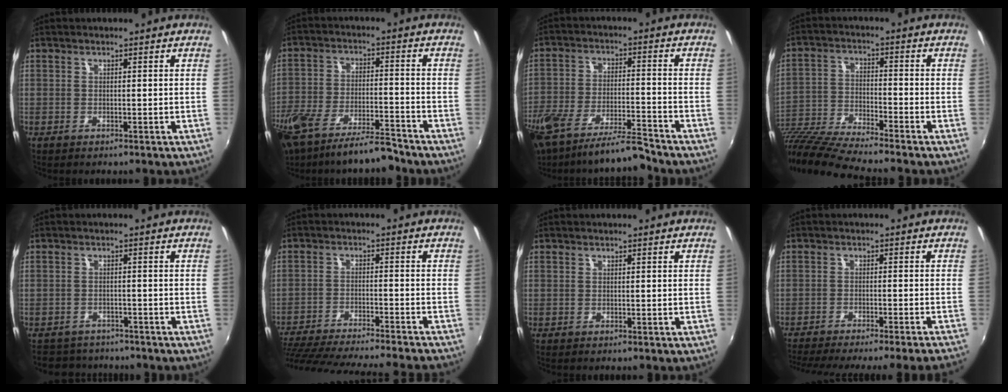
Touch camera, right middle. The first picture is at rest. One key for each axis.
{"total": 15.3, "fx": -12.2, "fy": 4.0, "fz": 8.4, "tx": -0.196, "ty": -0.022, "tz": -0.217}
{"total": 14.1, "fx": -11.8, "fy": 2.2, "fz": 7.3, "tx": -0.172, "ty": -0.019, "tz": -0.214}
{"total": 14.5, "fx": -12.6, "fy": 0.8, "fz": 7.1, "tx": -0.161, "ty": -0.034, "tz": -0.245}
{"total": 6.9, "fx": -6.2, "fy": 2.8, "fz": 1.1, "tx": -0.035, "ty": 0.003, "tz": -0.095}
{"total": 22.9, "fx": -20.2, "fy": 1.8, "fz": 10.6, "tx": -0.203, "ty": -0.039, "tz": -0.304}
{"total": 0.0}
{"total": 16.2, "fx": -14.7, "fy": -1.4, "fz": 6.8, "tx": -0.136, "ty": -0.026, "tz": -0.215}